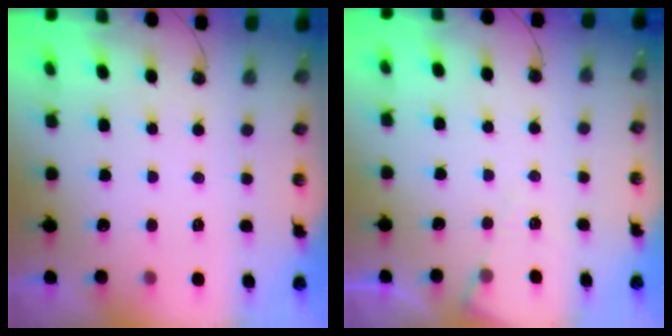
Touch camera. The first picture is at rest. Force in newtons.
{"total": 4.2, "press": 4.1, "slide": 0.6}